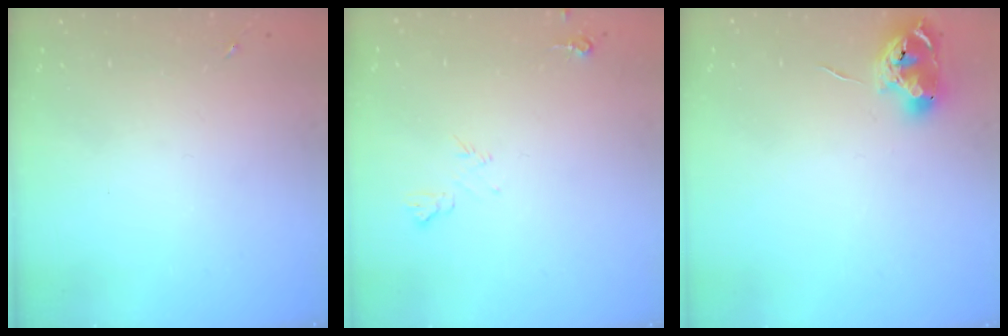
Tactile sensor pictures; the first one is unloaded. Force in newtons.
{"total": 6.4, "press": 6.3, "slide": 1.2}
{"total": 9.6, "press": 9.6, "slide": 0.6}